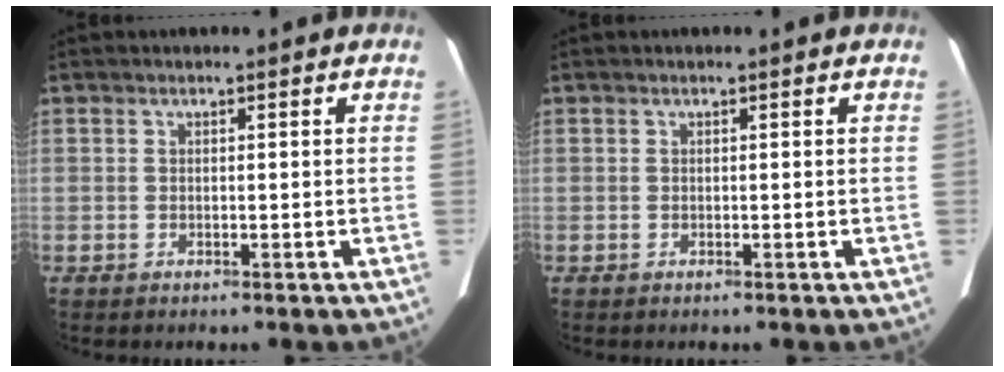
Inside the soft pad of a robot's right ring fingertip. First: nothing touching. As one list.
[{"total": 0.0}]